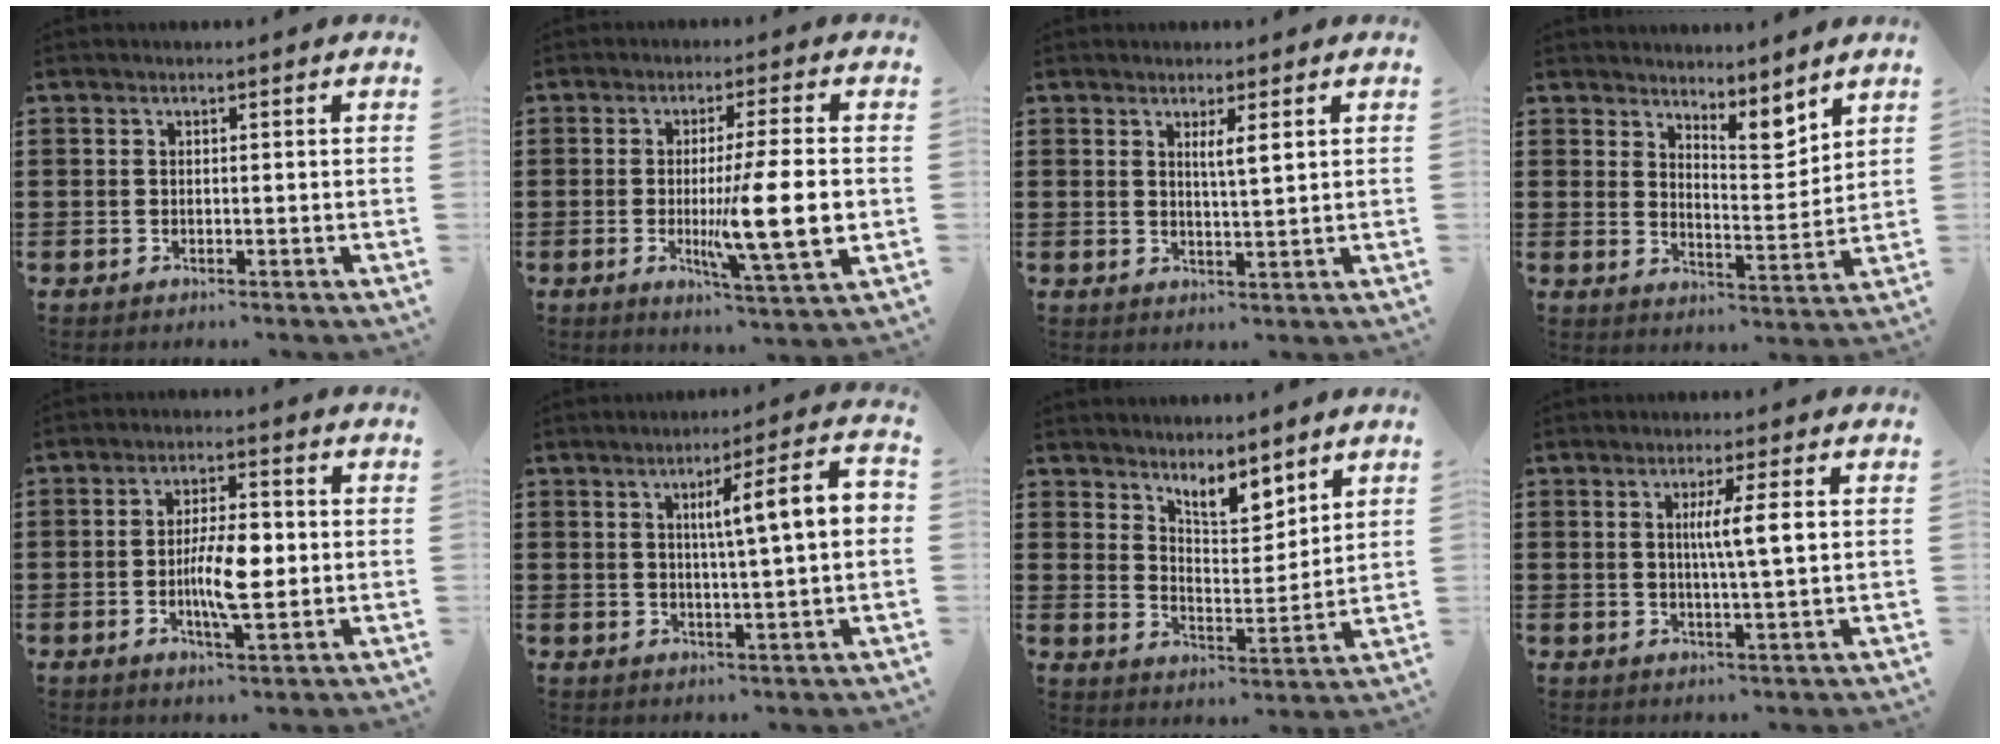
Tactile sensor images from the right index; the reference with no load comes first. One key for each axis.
{"total": 12.0, "fx": -1.1, "fy": 1.6, "fz": 11.8, "tx": -0.196, "ty": -0.018, "tz": -0.021}
{"total": 2.4, "fx": 1.2, "fy": 0.0, "fz": 2.0, "tx": -0.043, "ty": -0.002, "tz": 0.019}
{"total": 5.8, "fx": 5.1, "fy": 1.4, "fz": 2.3, "tx": -0.034, "ty": -0.027, "tz": 0.088}
{"total": 7.8, "fx": -0.9, "fy": 2.4, "fz": 7.4, "tx": -0.141, "ty": 0.000, "tz": -0.019}
{"total": 8.0, "fx": 1.4, "fy": 0.4, "fz": 7.9, "tx": -0.132, "ty": -0.007, "tz": 0.011}
{"total": 6.6, "fx": 5.7, "fy": 1.9, "fz": 2.7, "tx": -0.046, "ty": -0.027, "tz": 0.100}
{"total": 5.3, "fx": 1.0, "fy": 0.0, "fz": 5.2, "tx": -0.099, "ty": -0.002, "tz": 0.011}